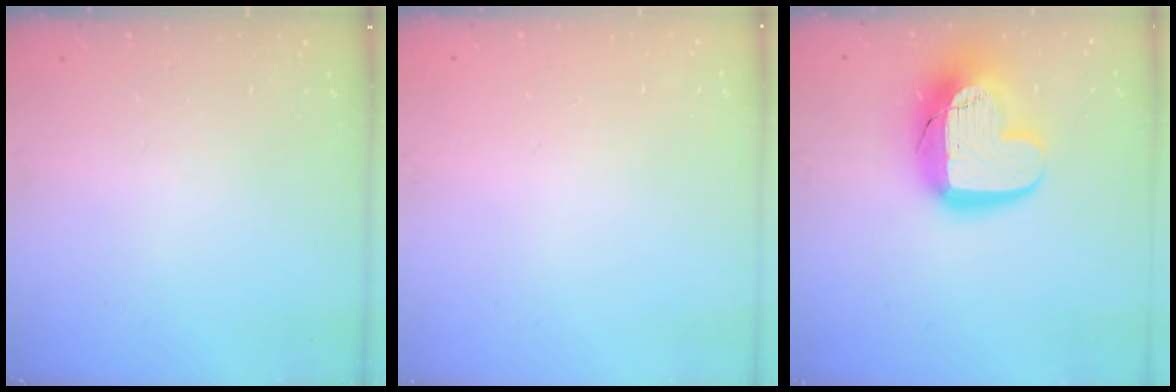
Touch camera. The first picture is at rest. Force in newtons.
{"total": 0.0}
{"total": 18.3, "press": 18.3, "slide": 1.2}